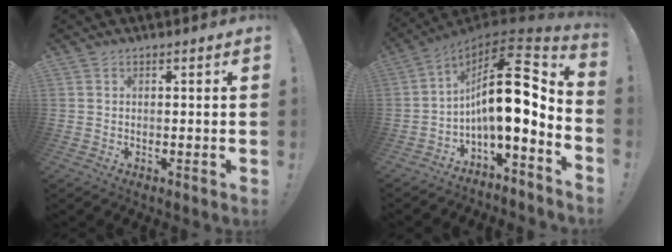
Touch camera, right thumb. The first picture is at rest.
{"total": 17.3, "force": [1.8, 6.0, 16.1], "torque": [-0.270, -0.021, 0.026]}